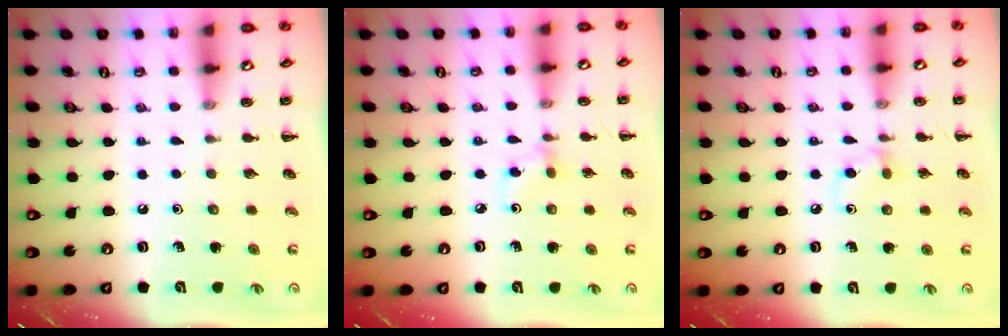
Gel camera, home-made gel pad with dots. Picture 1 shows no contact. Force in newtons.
{"total": 2.9, "press": 2.8, "slide": 0.7}
{"total": 5.8, "press": 5.6, "slide": 1.6}